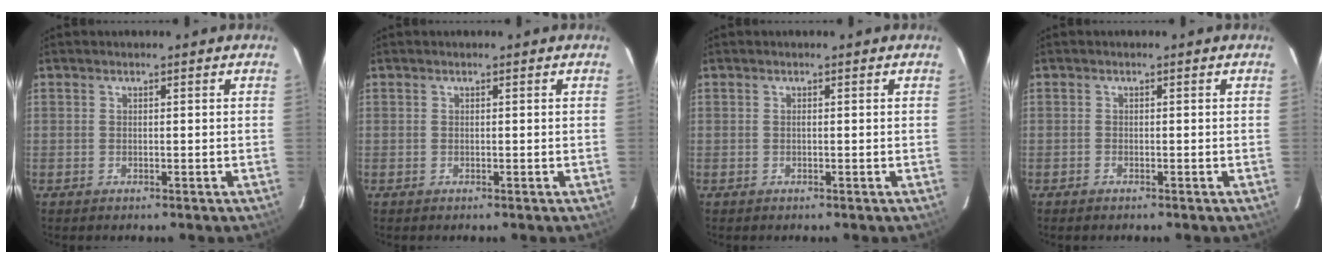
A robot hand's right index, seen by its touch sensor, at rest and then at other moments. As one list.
[{"total": 0.0}, {"total": 0.0}, {"total": 0.6, "force": [-0.5, 0.2, 0.1], "torque": [-0.004, -0.001, -0.011]}]